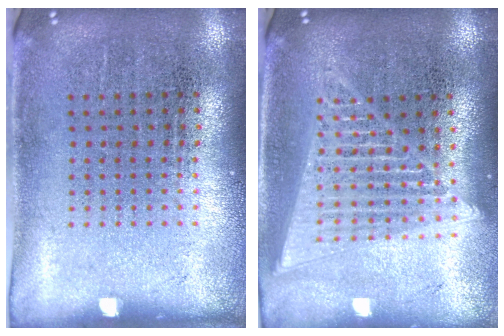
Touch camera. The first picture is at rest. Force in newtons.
{"total": 1.8, "press": 1.6, "slide": 0.9}